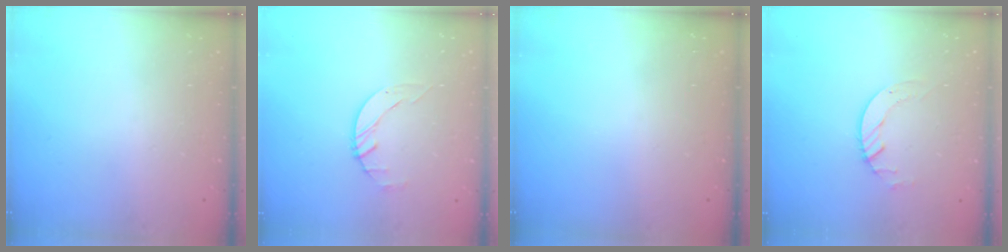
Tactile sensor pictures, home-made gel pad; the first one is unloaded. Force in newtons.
{"total": 1.4, "press": 1.4, "slide": 0.2}
{"total": 0.0}
{"total": 4.2, "press": 4.1, "slide": 0.5}